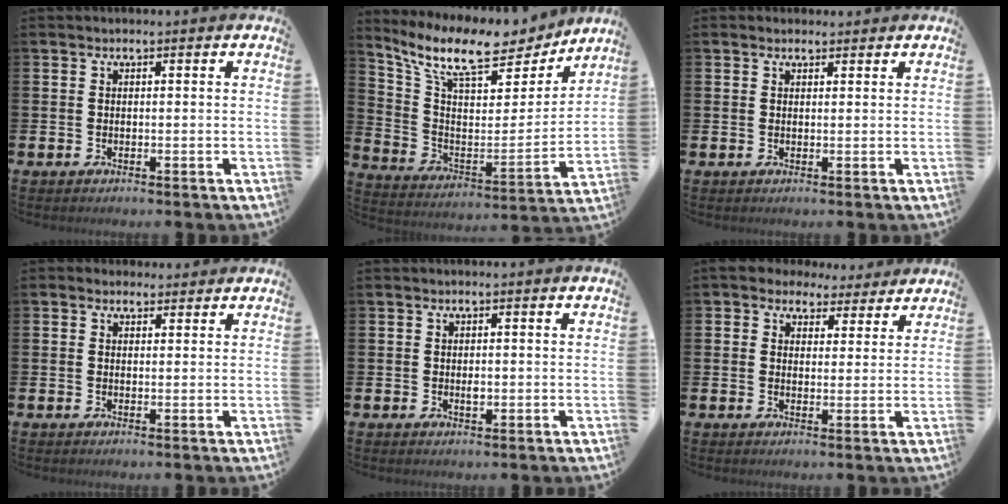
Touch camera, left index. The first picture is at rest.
{"total": 11.4, "force": [9.7, 3.2, 5.0], "torque": [-0.129, -0.063, 0.163]}
{"total": 1.2, "force": [1.1, 0.5, 0.2], "torque": [0.007, 0.001, 0.018]}
{"total": 1.8, "force": [1.6, 0.8, 0.1], "torque": [0.007, 0.000, 0.028]}
{"total": 1.0, "force": [0.2, 0.5, 0.8], "torque": [-0.002, -0.003, -0.001]}
{"total": 4.0, "force": [3.2, 2.4, 0.5], "torque": [-0.014, -0.015, 0.052]}